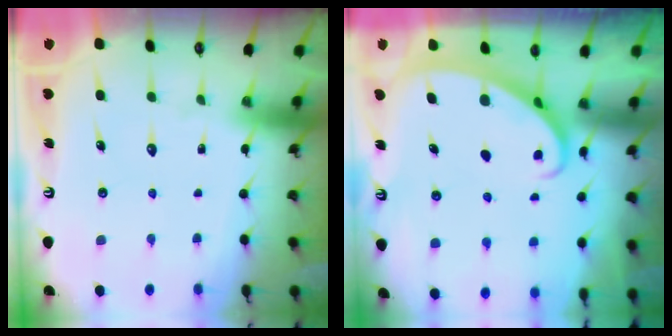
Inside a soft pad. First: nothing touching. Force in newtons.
{"total": 2.2, "press": 2.2, "slide": 0.2}